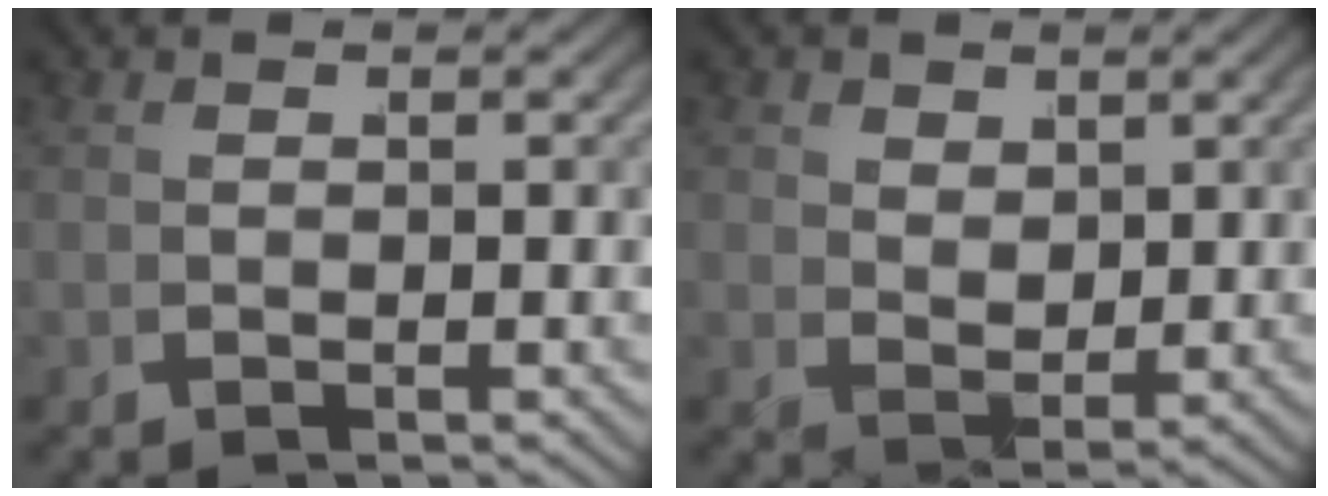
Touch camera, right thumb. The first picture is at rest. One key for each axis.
{"total": 2.3, "fx": 1.5, "fy": 1.4, "fz": 1.0, "tx": -0.011, "ty": -0.012, "tz": 0.037}